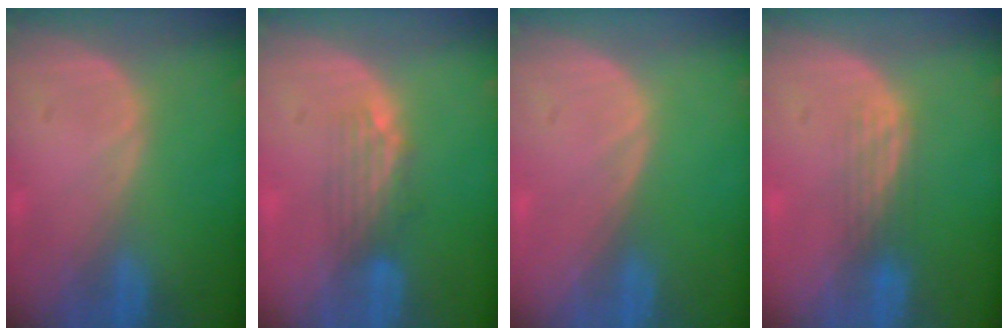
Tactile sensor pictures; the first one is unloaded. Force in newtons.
{"total": 3.3, "press": 3.0, "slide": 1.3}
{"total": 0.0}
{"total": 2.8, "press": 2.5, "slide": 1.3}